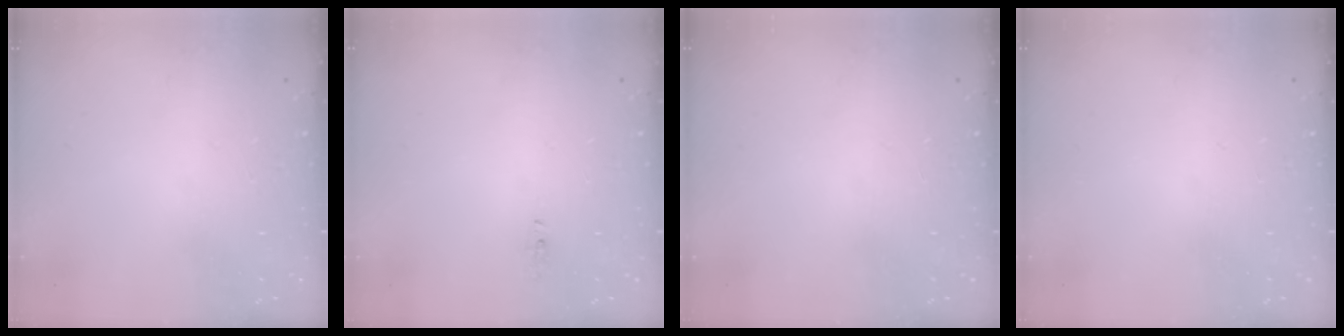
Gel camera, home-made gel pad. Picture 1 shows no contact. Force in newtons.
{"total": 3.8, "press": 2.8, "slide": 2.6}
{"total": 0.0}
{"total": 0.0}